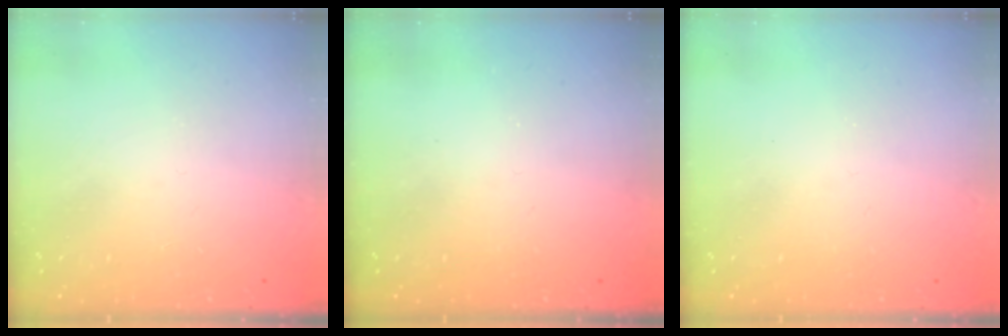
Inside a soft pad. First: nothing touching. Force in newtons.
{"total": 0.0}
{"total": 0.0}